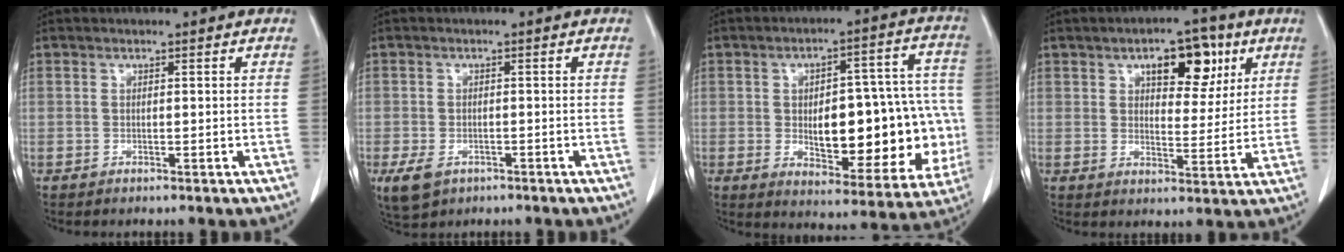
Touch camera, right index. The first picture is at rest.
{"total": 4.1, "force": [-2.0, 2.7, 2.3], "torque": [-0.047, -0.005, -0.021]}
{"total": 20.8, "force": [-2.6, 8.4, 18.8], "torque": [-0.196, 0.041, -0.005]}
{"total": 9.0, "force": [4.4, 4.0, 6.8], "torque": [-0.091, 0.012, 0.066]}